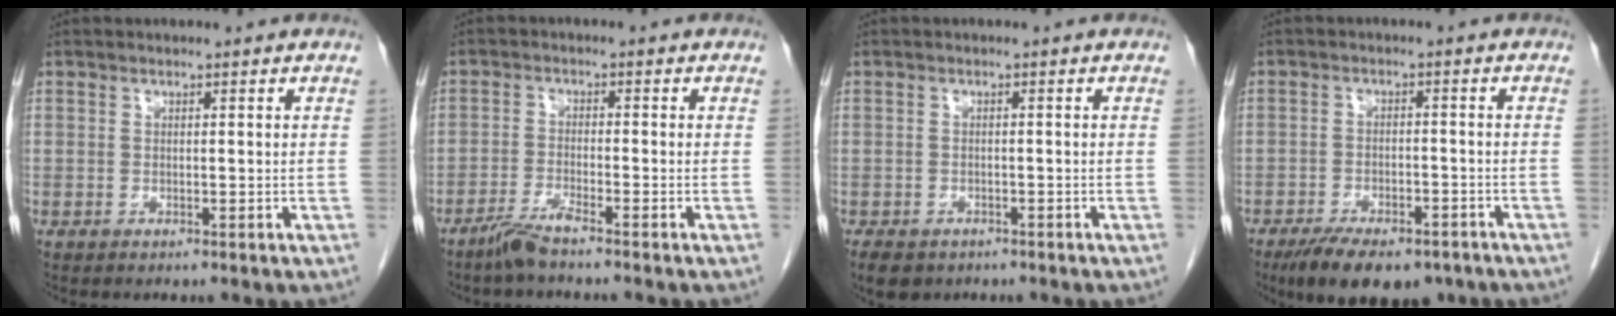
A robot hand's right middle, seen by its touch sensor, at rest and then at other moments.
{"total": 3.6, "force": [-3.0, -0.3, 2.0], "torque": [-0.046, -0.009, -0.064]}
{"total": 7.5, "force": [-5.0, 4.7, 3.0], "torque": [-0.064, -0.007, -0.068]}
{"total": 12.1, "force": [-9.0, 4.8, 6.5], "torque": [-0.097, -0.006, -0.134]}